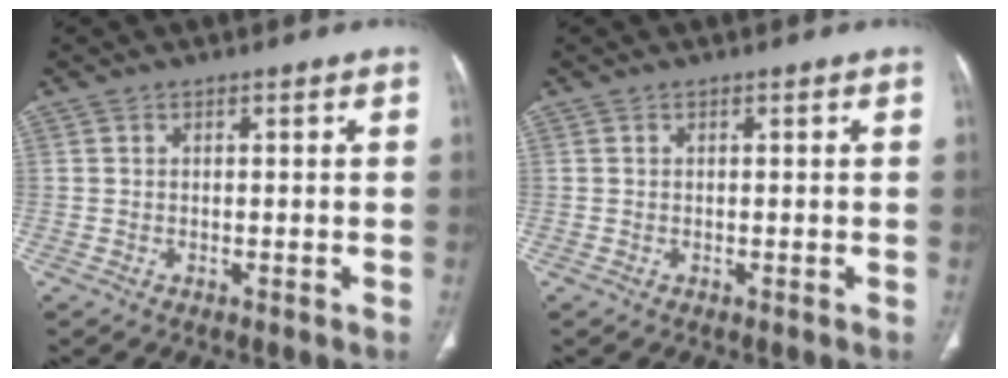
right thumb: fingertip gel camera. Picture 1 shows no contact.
{"total": 0.0}